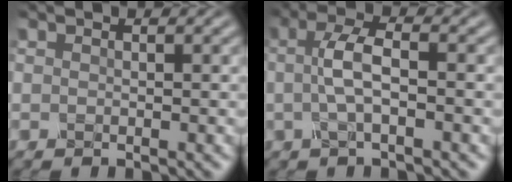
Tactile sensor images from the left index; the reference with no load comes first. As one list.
[{"total": 3.5, "force": [0.0, 1.1, 3.3], "torque": [-0.068, 0.003, -0.002]}]